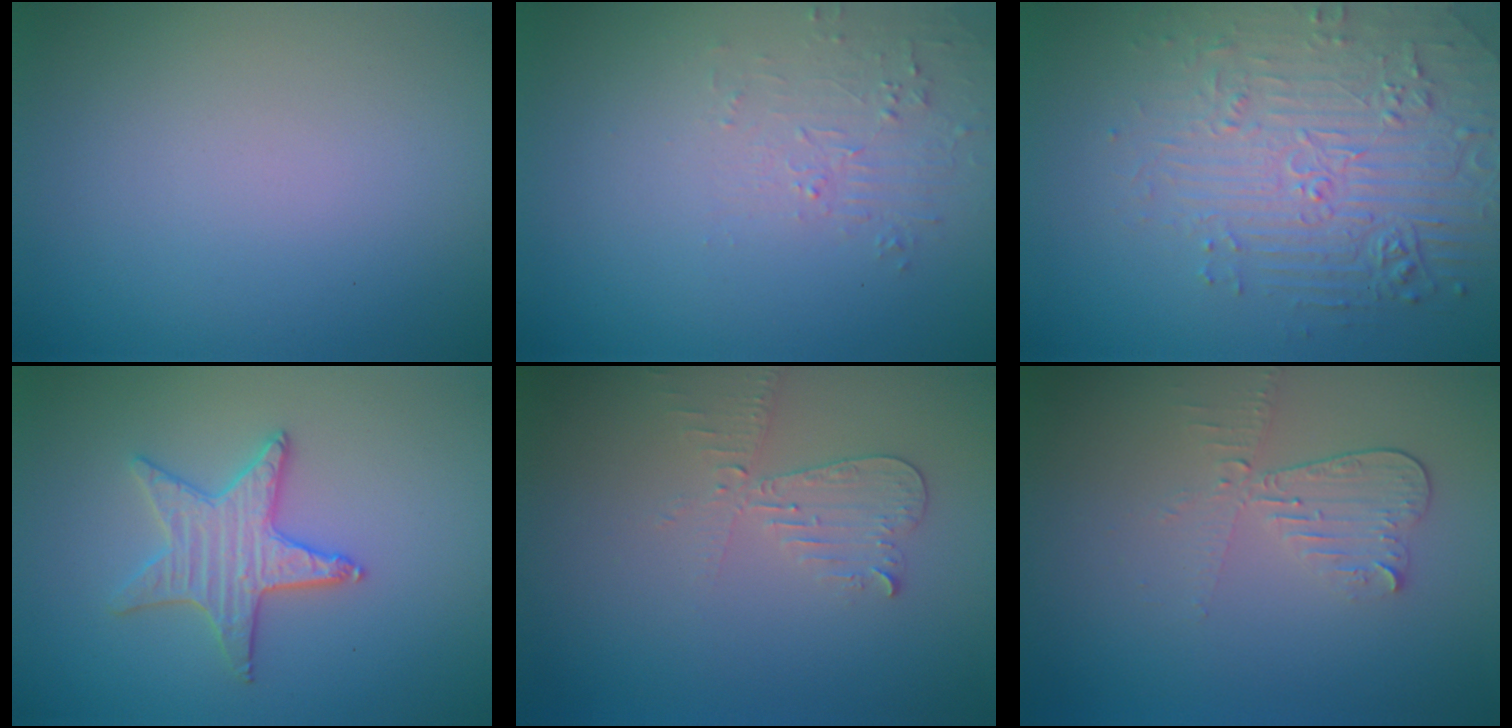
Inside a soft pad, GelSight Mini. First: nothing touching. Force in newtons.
{"total": 1.6, "press": 0.4, "slide": 1.6}
{"total": 4.5, "press": 4.1, "slide": 1.8}
{"total": 3.2, "press": 3.2, "slide": 0.5}
{"total": 2.4, "press": 2.3, "slide": 0.5}
{"total": 2.5, "press": 2.3, "slide": 0.9}